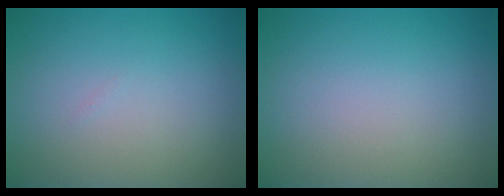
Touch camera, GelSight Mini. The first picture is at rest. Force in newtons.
{"total": 0.0}